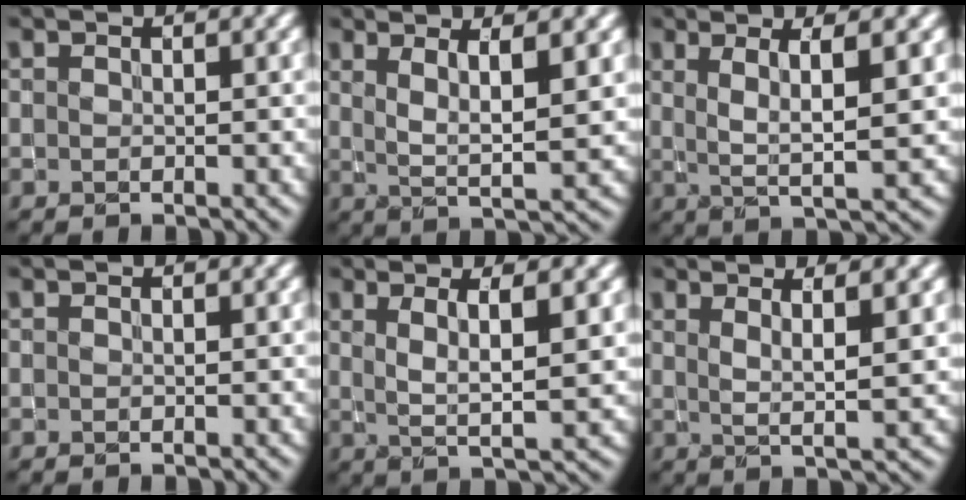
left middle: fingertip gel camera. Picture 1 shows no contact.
{"total": 4.9, "force": [1.7, 1.0, 4.5], "torque": [-0.079, -0.006, 0.033]}
{"total": 5.1, "force": [1.4, 0.9, 4.8], "torque": [-0.085, -0.001, 0.027]}
{"total": 0.0}
{"total": 4.5, "force": [1.3, 0.9, 4.2], "torque": [-0.074, -0.005, 0.026]}
{"total": 3.8, "force": [1.6, 0.5, 3.4], "torque": [-0.058, -0.006, 0.028]}